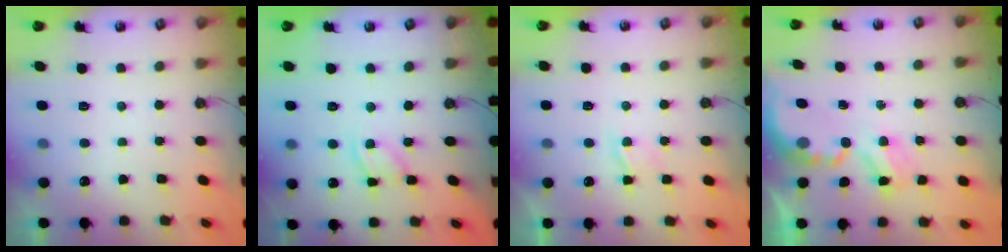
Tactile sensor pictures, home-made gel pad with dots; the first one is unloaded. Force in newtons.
{"total": 8.1, "press": 8.1, "slide": 0.4}
{"total": 3.9, "press": 3.8, "slide": 0.5}
{"total": 3.7, "press": 3.7, "slide": 0.2}